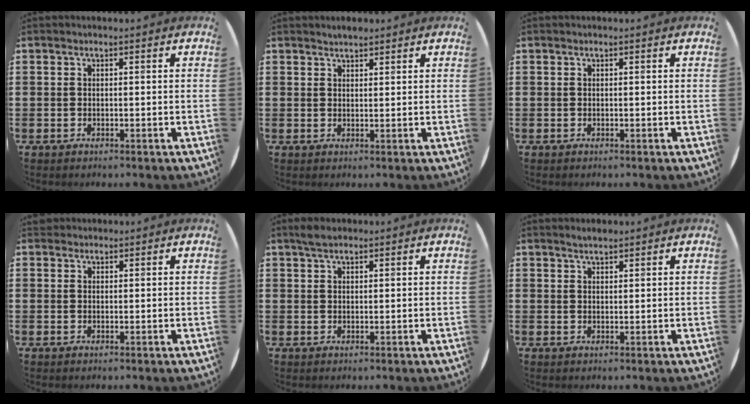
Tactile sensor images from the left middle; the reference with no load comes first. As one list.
[{"total": 1.5, "force": [1.5, 0.2, 0.0], "torque": [0.000, 0.004, 0.029]}, {"total": 0.0}, {"total": 0.9, "force": [0.8, 0.3, -0.1], "torque": [0.009, -0.001, 0.014]}, {"total": 2.1, "force": [1.8, 0.8, 0.8], "torque": [-0.010, 0.003, 0.031]}, {"total": 1.5, "force": [1.5, 0.2, 0.4], "torque": [-0.008, 0.004, 0.027]}]